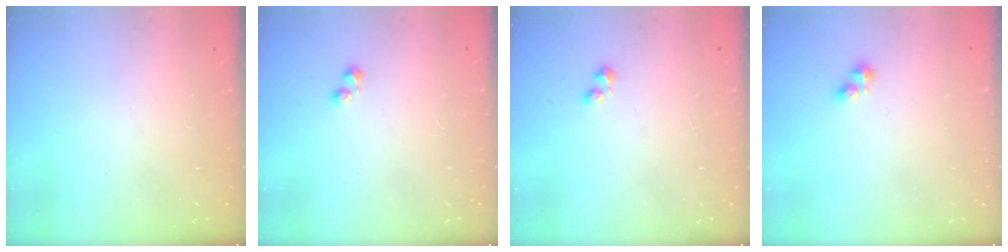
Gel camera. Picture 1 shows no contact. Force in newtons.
{"total": 1.9, "press": 1.8, "slide": 0.5}
{"total": 1.9, "press": 1.8, "slide": 0.5}
{"total": 2.9, "press": 2.8, "slide": 0.4}